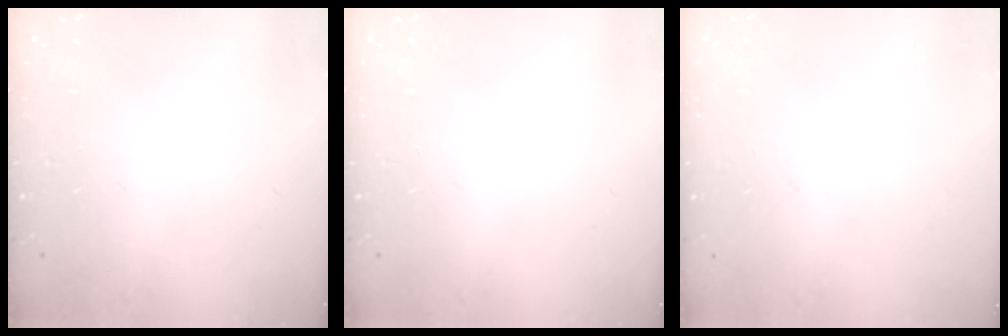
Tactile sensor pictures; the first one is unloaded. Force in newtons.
{"total": 0.0}
{"total": 0.0}